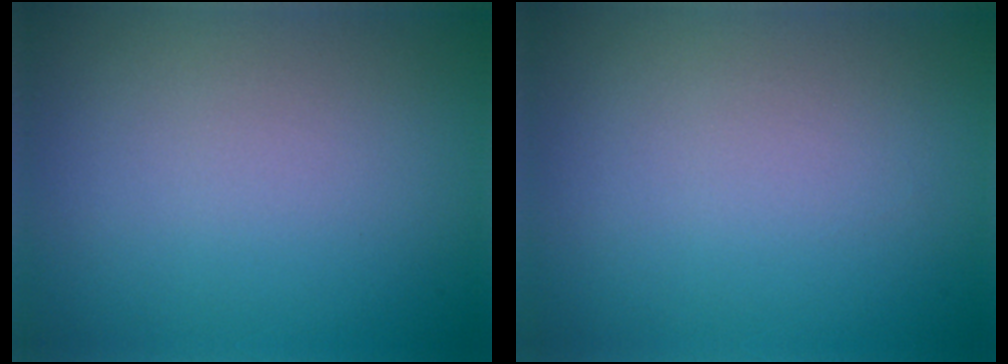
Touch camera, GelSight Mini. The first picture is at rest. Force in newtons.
{"total": 0.0}